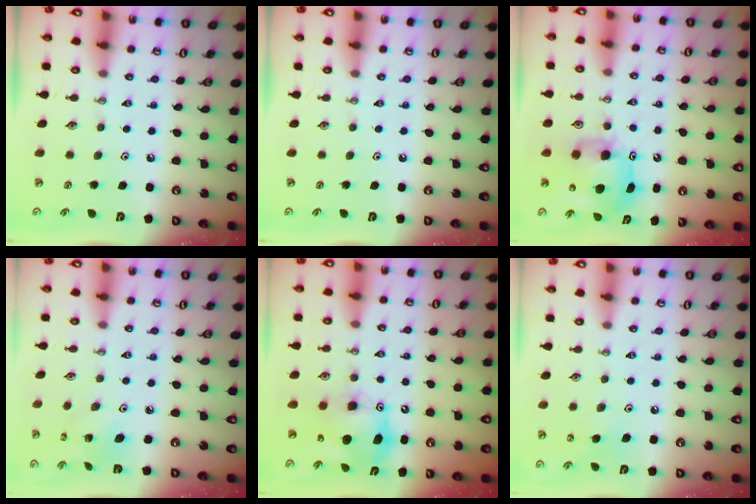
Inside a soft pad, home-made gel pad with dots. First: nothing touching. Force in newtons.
{"total": 0.0}
{"total": 9.4, "press": 9.4, "slide": 0.5}
{"total": 4.3, "press": 4.3, "slide": 0.4}
{"total": 9.4, "press": 9.4, "slide": 0.6}
{"total": 7.1, "press": 7.1, "slide": 0.6}